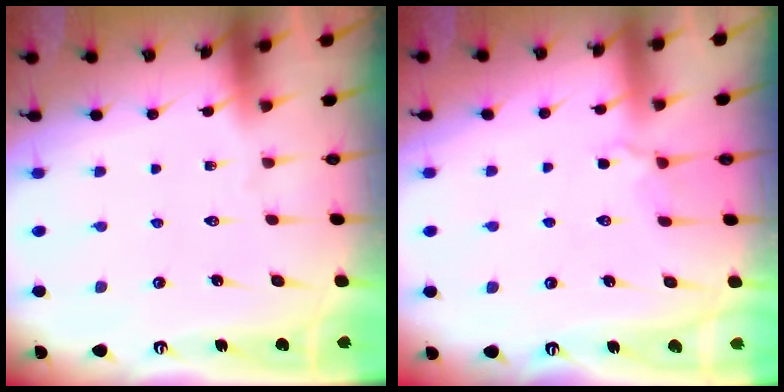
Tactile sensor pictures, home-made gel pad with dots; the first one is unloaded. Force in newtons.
{"total": 4.1, "press": 3.9, "slide": 1.2}